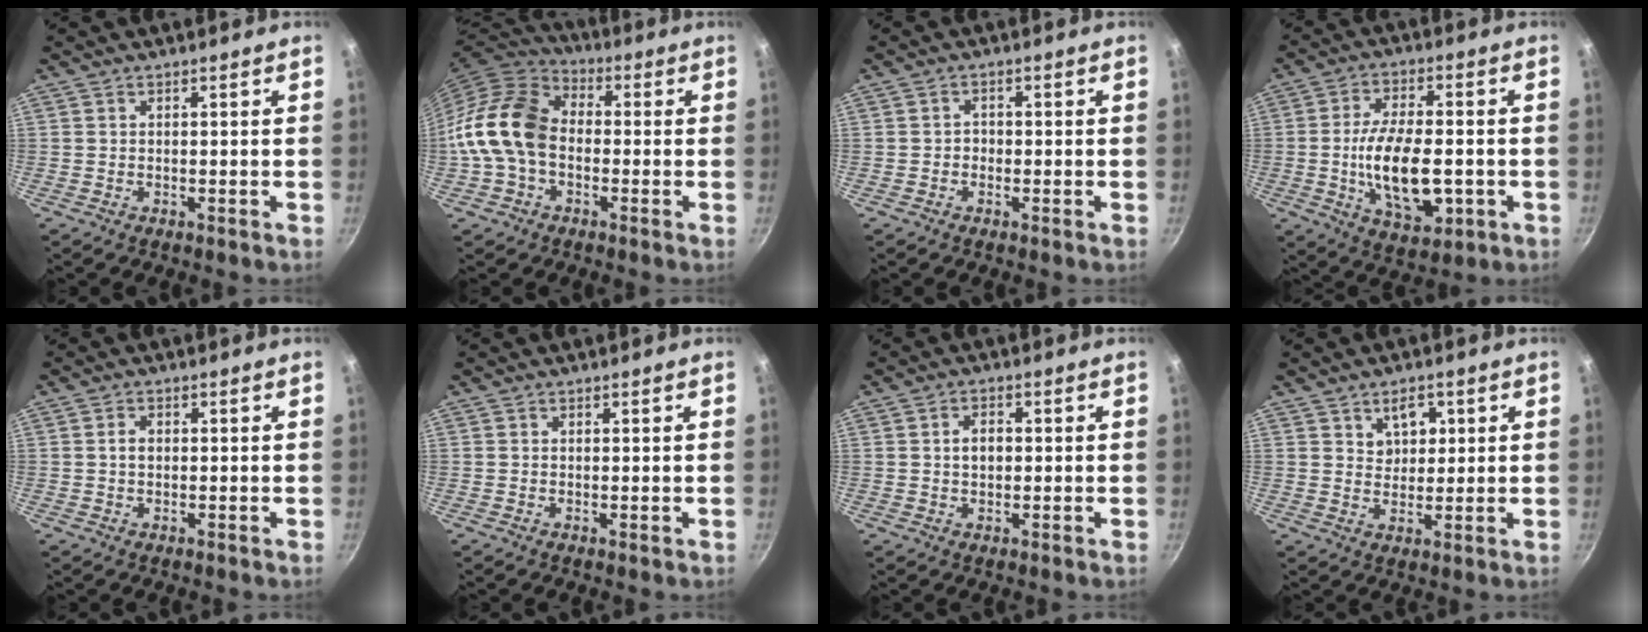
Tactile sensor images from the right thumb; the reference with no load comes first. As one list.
[{"total": 14.4, "force": [-1.6, 10.4, 9.9], "torque": [-0.162, 0.035, -0.049]}, {"total": 1.5, "force": [-0.5, 1.3, 0.6], "torque": [-0.004, 0.005, -0.010]}, {"total": 15.0, "force": [-2.6, 7.4, 12.8], "torque": [-0.211, 0.011, -0.037]}, {"total": 1.9, "force": [0.1, 1.4, 1.3], "torque": [-0.019, 0.006, 0.002]}, {"total": 0.0}, {"total": 3.5, "force": [0.3, 2.4, 2.5], "torque": [-0.027, 0.009, 0.003]}, {"total": 5.0, "force": [2.1, 3.6, 2.8], "torque": [-0.020, -0.013, 0.034]}]